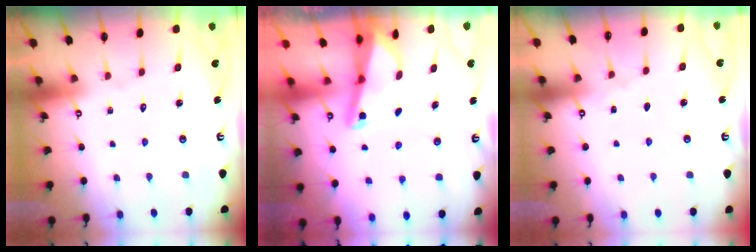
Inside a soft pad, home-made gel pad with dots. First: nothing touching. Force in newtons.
{"total": 2.6, "press": 2.5, "slide": 0.6}
{"total": 2.6, "press": 2.6, "slide": 0.3}